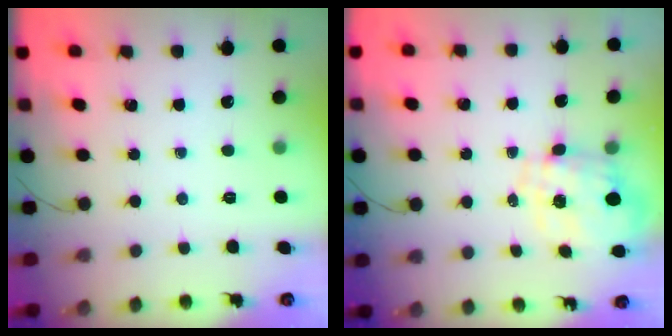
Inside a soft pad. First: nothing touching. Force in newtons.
{"total": 1.7, "press": 1.6, "slide": 0.6}